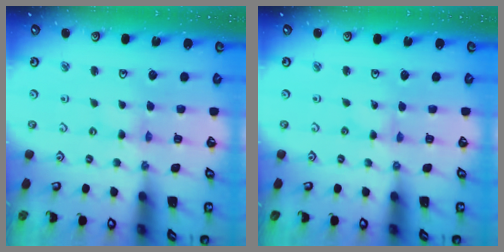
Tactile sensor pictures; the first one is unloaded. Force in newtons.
{"total": 0.0}